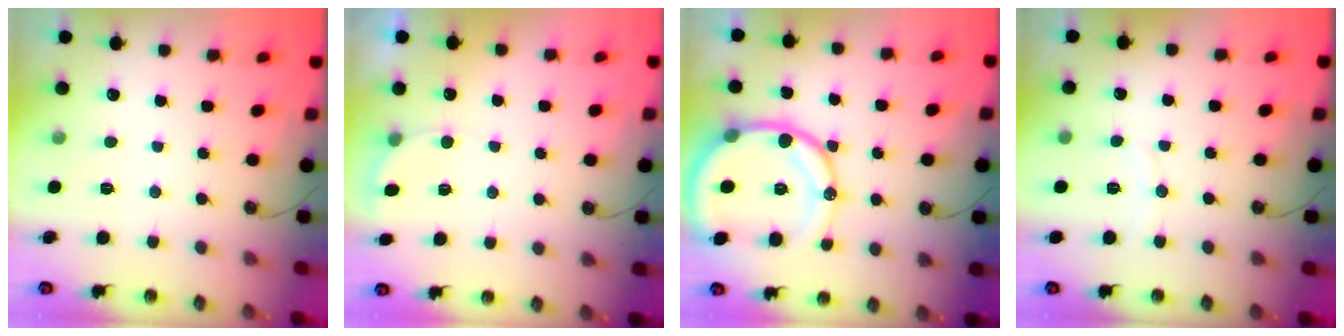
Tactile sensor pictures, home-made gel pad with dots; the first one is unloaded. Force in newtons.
{"total": 3.6, "press": 3.4, "slide": 0.9}
{"total": 17.5, "press": 17.3, "slide": 2.3}
{"total": 4.4, "press": 4.4, "slide": 0.3}